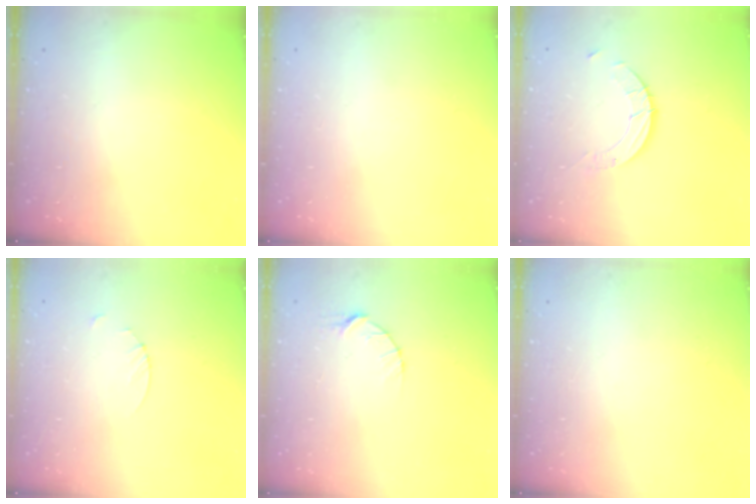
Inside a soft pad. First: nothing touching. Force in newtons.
{"total": 0.0}
{"total": 4.9, "press": 4.9, "slide": 0.3}
{"total": 2.7, "press": 2.7, "slide": 0.3}
{"total": 5.0, "press": 4.9, "slide": 0.7}
{"total": 0.0}